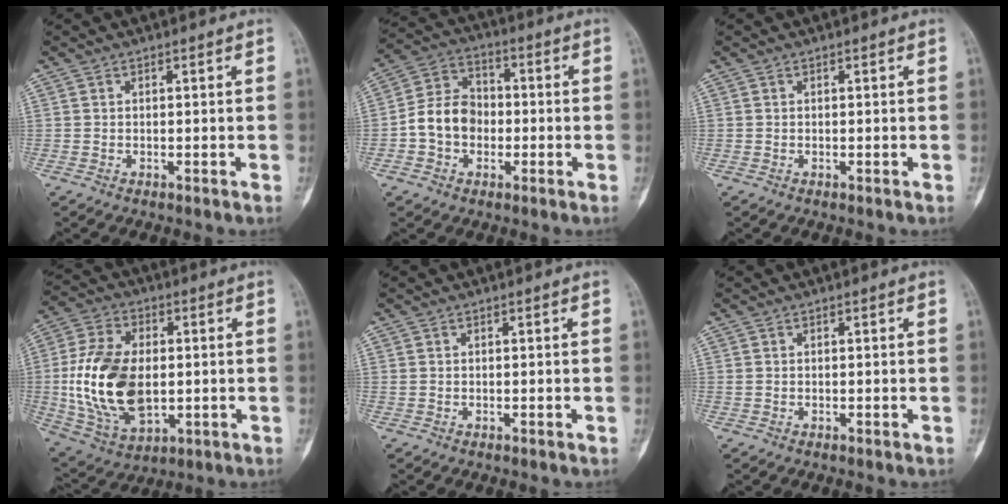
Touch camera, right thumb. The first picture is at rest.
{"total": 9.7, "force": [-1.6, 7.8, 5.5], "torque": [-0.080, 0.035, -0.041]}
{"total": 0.0}
{"total": 19.2, "force": [-0.6, 11.8, 15.2], "torque": [-0.290, -0.005, 0.004]}
{"total": 0.0}
{"total": 0.0}